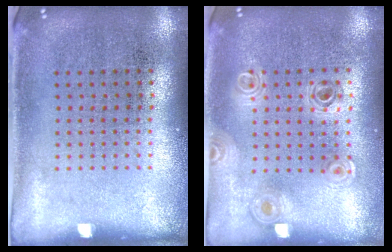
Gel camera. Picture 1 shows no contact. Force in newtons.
{"total": 0.5, "press": 0.5, "slide": 0.1}